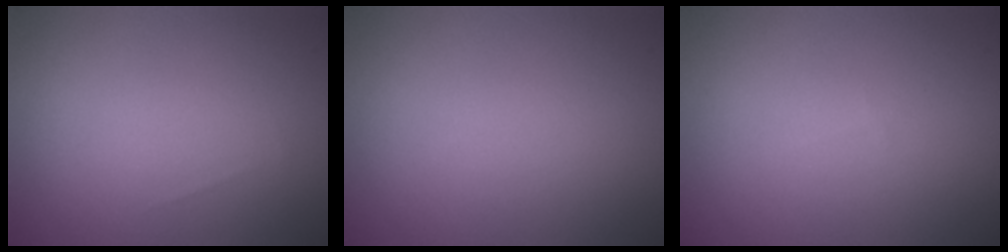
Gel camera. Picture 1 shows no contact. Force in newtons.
{"total": 0.0}
{"total": 0.0}